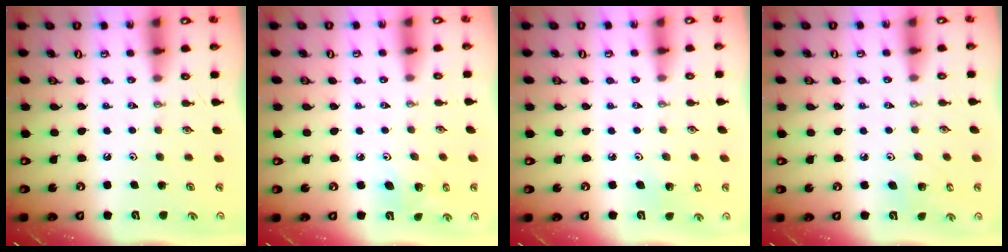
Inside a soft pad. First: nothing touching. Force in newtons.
{"total": 3.7, "press": 3.3, "slide": 1.6}
{"total": 2.8, "press": 2.7, "slide": 0.7}
{"total": 4.4, "press": 4.4, "slide": 0.4}